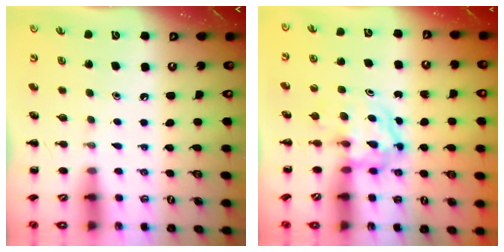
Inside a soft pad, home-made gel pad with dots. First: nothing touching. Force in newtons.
{"total": 3.8, "press": 3.7, "slide": 0.5}